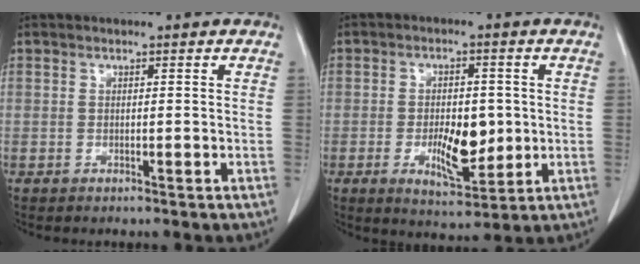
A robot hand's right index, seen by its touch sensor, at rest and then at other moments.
{"total": 8.0, "force": [-1.1, 3.3, 7.2], "torque": [-0.116, -0.006, -0.009]}